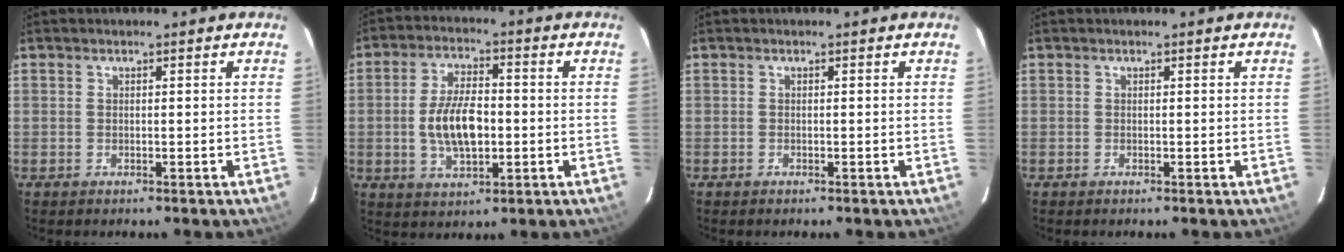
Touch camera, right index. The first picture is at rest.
{"total": 9.8, "force": [-1.3, 4.8, 8.4], "torque": [-0.164, 0.003, -0.020]}
{"total": 0.0}
{"total": 0.0}